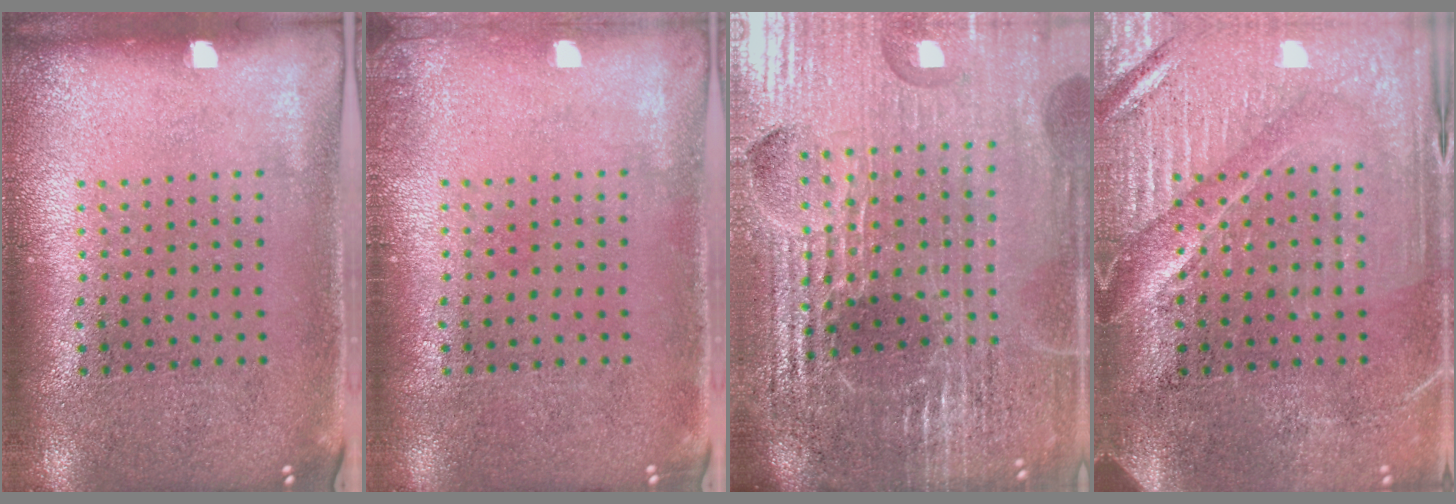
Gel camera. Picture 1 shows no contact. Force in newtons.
{"total": 0.6, "press": 0.6, "slide": 0.2}
{"total": 6.2, "press": 5.5, "slide": 2.8}
{"total": 4.1, "press": 3.7, "slide": 1.7}